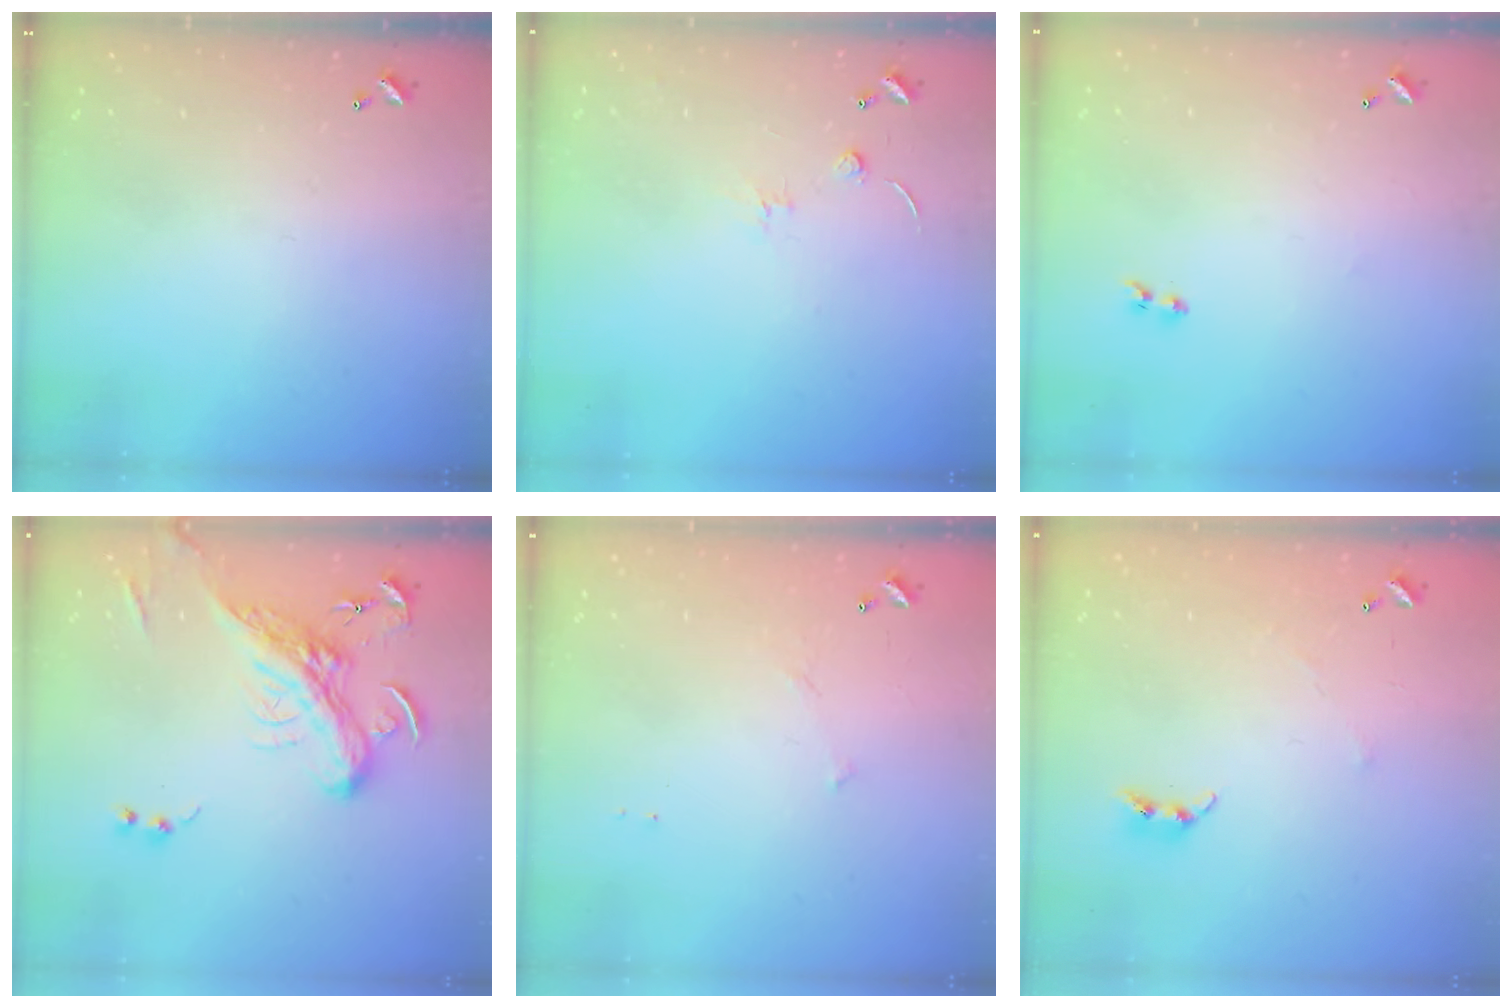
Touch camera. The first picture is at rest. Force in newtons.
{"total": 1.3, "press": 1.2, "slide": 0.5}
{"total": 2.0, "press": 1.7, "slide": 1.0}
{"total": 4.5, "press": 4.2, "slide": 1.6}
{"total": 7.6, "press": 7.5, "slide": 0.6}
{"total": 4.8, "press": 4.8, "slide": 0.8}